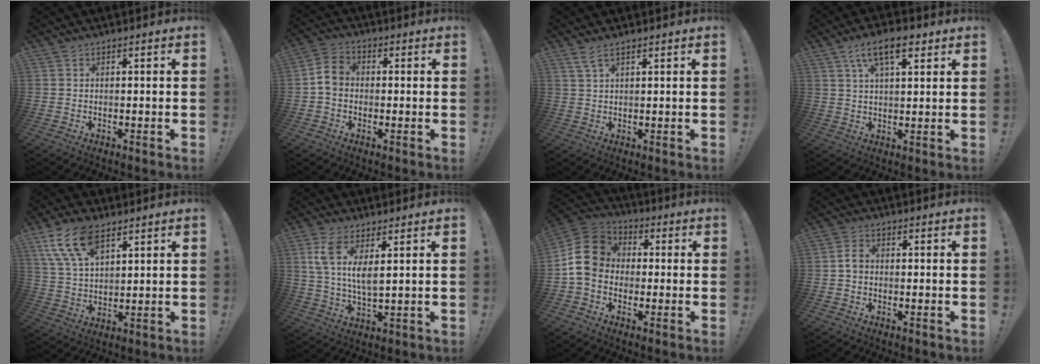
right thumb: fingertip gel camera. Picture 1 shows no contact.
{"total": 6.5, "force": [-0.6, 5.0, 4.0], "torque": [-0.069, 0.020, -0.006]}
{"total": 3.4, "force": [2.2, 1.1, 2.2], "torque": [-0.041, -0.007, 0.040]}
{"total": 9.8, "force": [5.4, 4.0, 7.2], "torque": [-0.120, -0.009, 0.099]}
{"total": 13.4, "force": [8.0, 6.7, 8.4], "torque": [-0.172, -0.023, 0.152]}
{"total": 9.1, "force": [4.4, 3.0, 7.4], "torque": [-0.136, -0.028, 0.078]}
{"total": 13.5, "force": [0.3, 11.2, 7.7], "torque": [-0.136, 0.021, 0.014]}
{"total": 3.1, "force": [-0.2, 2.2, 2.2], "torque": [-0.039, 0.009, -0.002]}